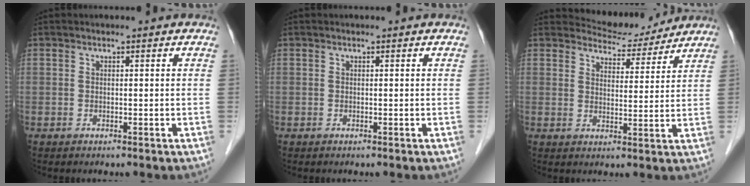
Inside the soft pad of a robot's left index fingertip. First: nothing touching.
{"total": 0.0}
{"total": 6.5, "force": [6.4, 1.2, -0.2], "torque": [-0.002, -0.001, 0.088]}